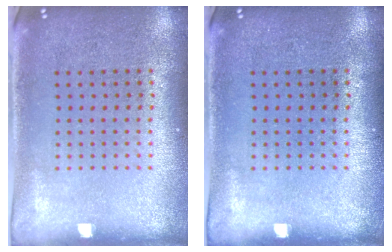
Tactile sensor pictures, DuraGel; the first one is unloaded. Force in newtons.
{"total": 0.0}